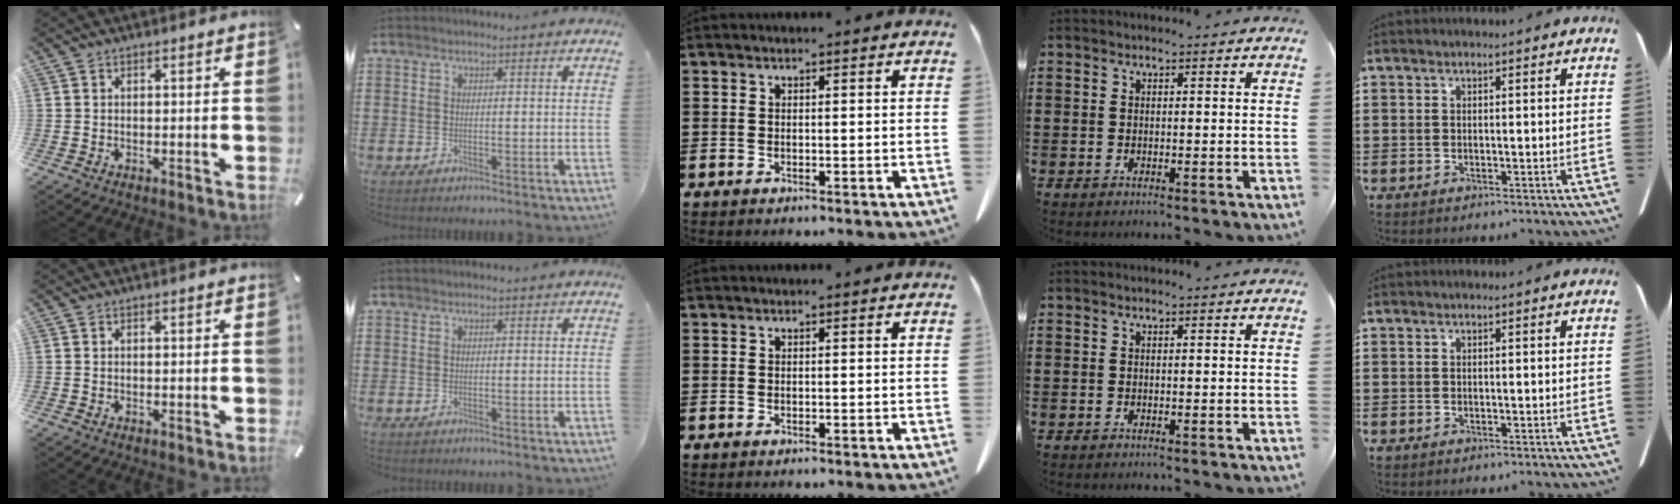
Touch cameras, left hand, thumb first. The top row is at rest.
{}